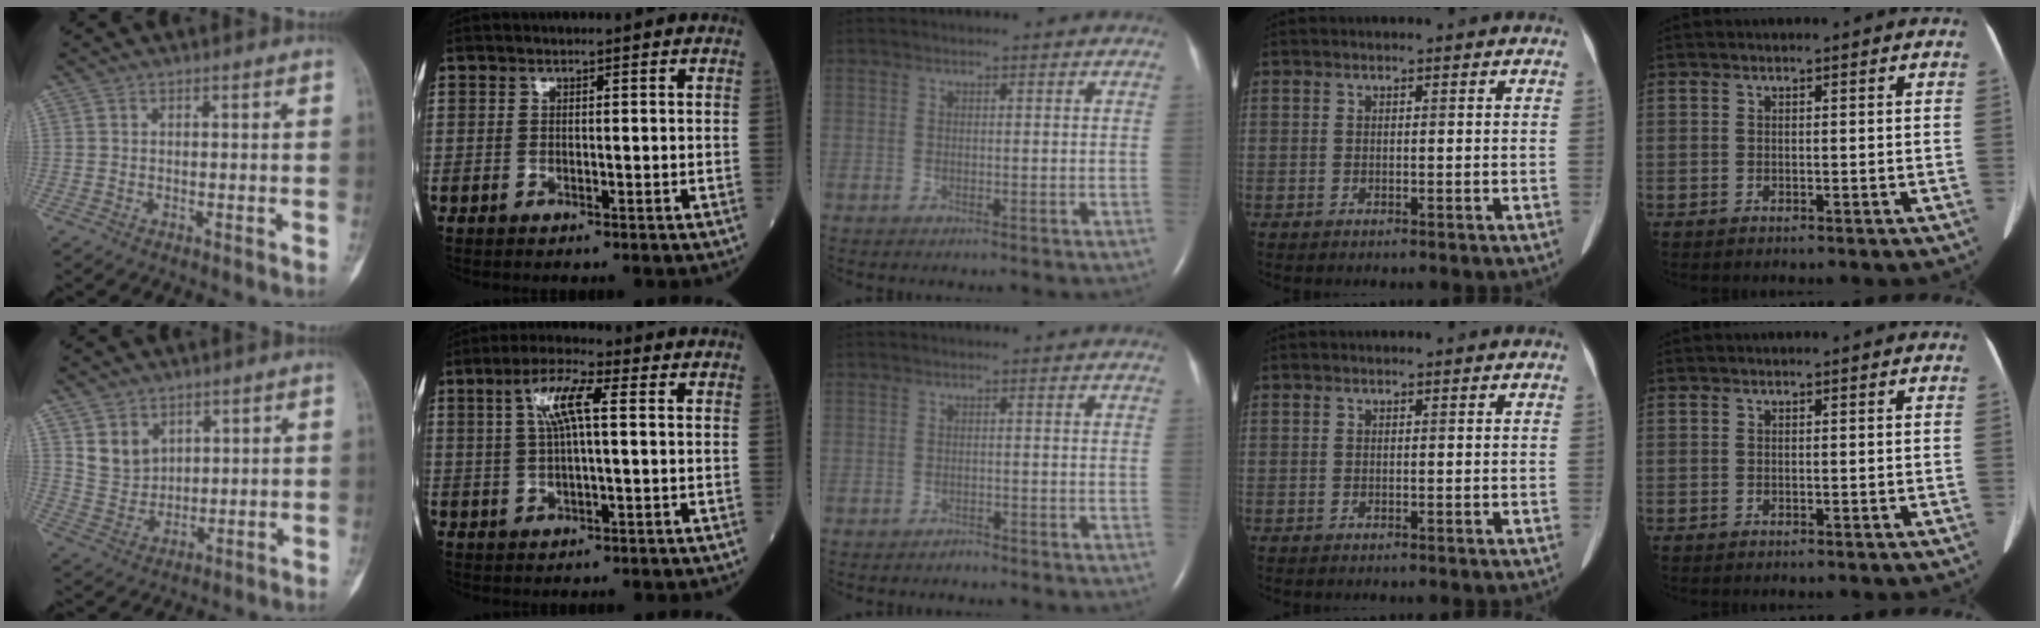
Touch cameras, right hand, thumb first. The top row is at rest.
{"thumb": {"total": 6.2, "force": [3.3, 4.7, 2.3], "torque": [-0.022, -0.026, 0.076]}, "index": {"total": 6.9, "force": [1.7, 1.1, 6.5], "torque": [-0.130, 0.017, 0.030]}, "middle": {"total": 0.9, "force": [-0.8, 0.3, 0.0], "torque": [-0.001, 0.000, -0.015]}}